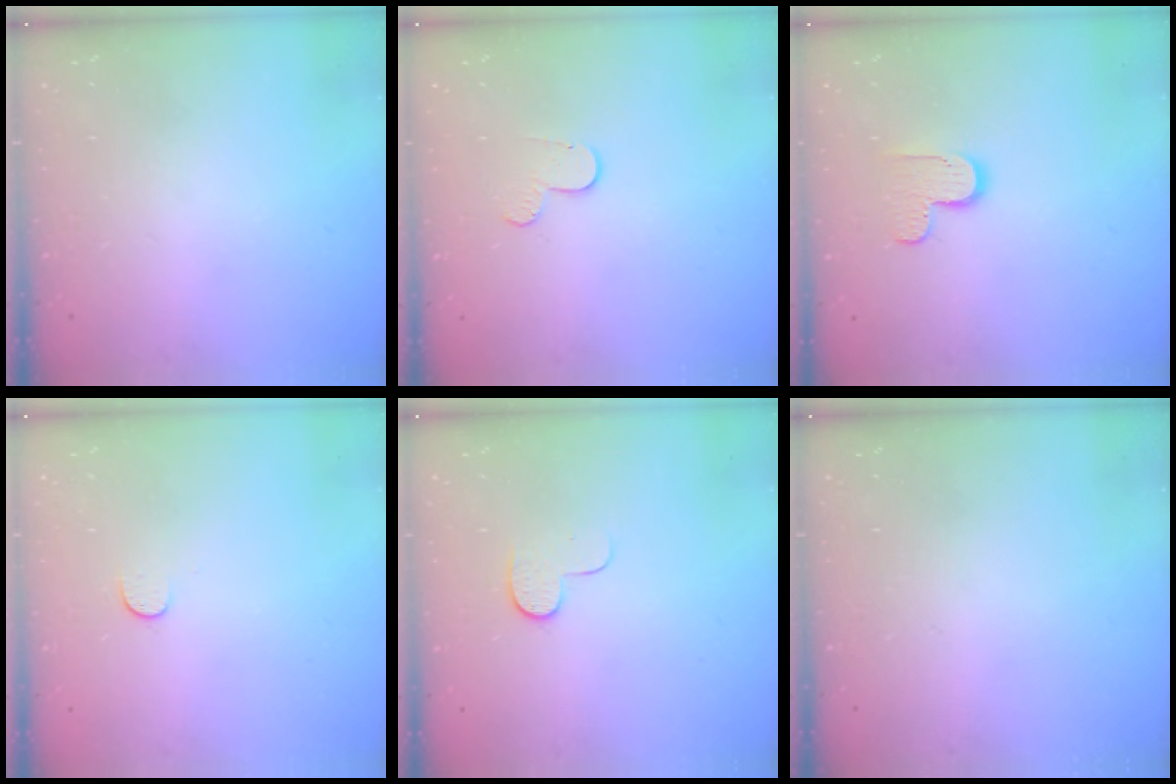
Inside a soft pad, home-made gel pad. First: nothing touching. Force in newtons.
{"total": 5.7, "press": 5.7, "slide": 0.5}
{"total": 6.6, "press": 6.5, "slide": 0.4}
{"total": 3.9, "press": 3.9, "slide": 0.5}
{"total": 5.7, "press": 5.7, "slide": 0.6}
{"total": 0.0}